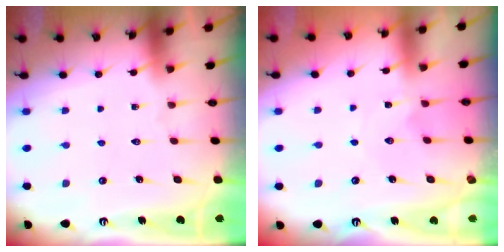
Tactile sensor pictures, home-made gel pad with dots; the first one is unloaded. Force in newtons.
{"total": 0.6, "press": 0.6, "slide": 0.1}